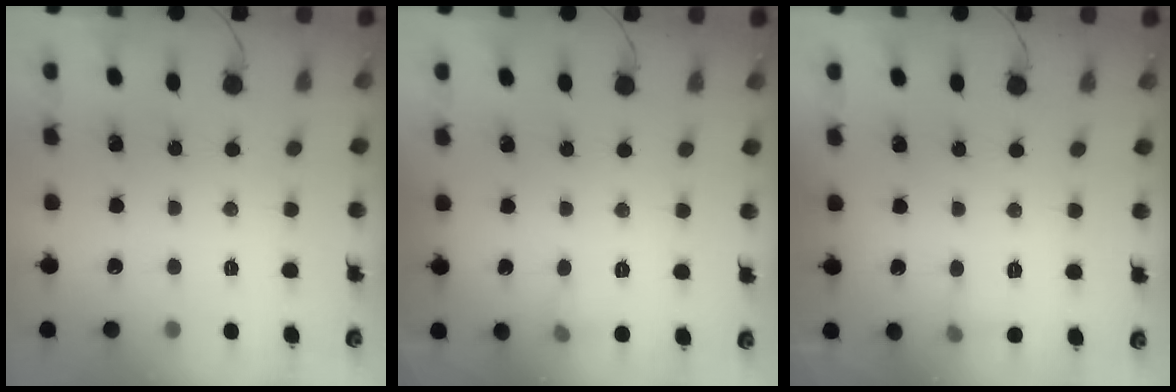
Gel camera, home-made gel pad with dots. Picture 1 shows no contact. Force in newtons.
{"total": 5.2, "press": 5.0, "slide": 1.3}
{"total": 5.6, "press": 5.2, "slide": 2.0}